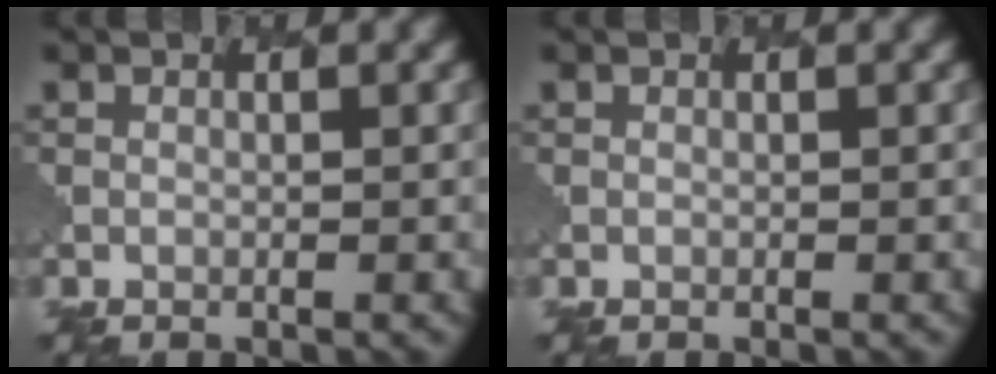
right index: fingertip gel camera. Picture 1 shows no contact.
{"total": 0.0}